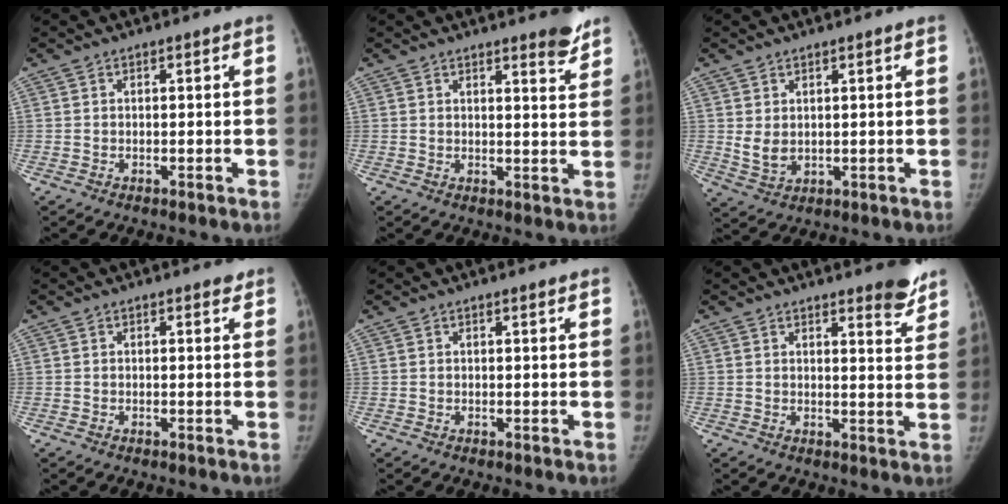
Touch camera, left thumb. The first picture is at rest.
{"total": 4.6, "force": [3.7, 0.8, 2.6], "torque": [-0.021, -0.029, 0.044]}
{"total": 3.8, "force": [1.1, 2.5, 2.7], "torque": [-0.043, -0.013, 0.032]}
{"total": 0.8, "force": [0.7, 0.4, 0.3], "torque": [-0.001, -0.004, 0.005]}
{"total": 0.8, "force": [0.7, 0.0, 0.4], "torque": [-0.008, -0.002, 0.013]}
{"total": 5.9, "force": [4.8, 1.3, 3.2], "torque": [-0.021, -0.035, 0.055]}